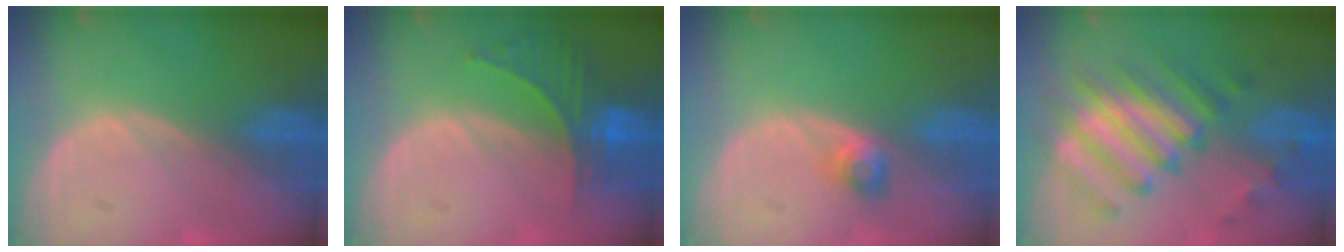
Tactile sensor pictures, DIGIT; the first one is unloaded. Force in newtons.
{"total": 5.9, "press": 5.6, "slide": 1.9}
{"total": 2.6, "press": 2.3, "slide": 1.2}
{"total": 8.9, "press": 8.8, "slide": 1.0}